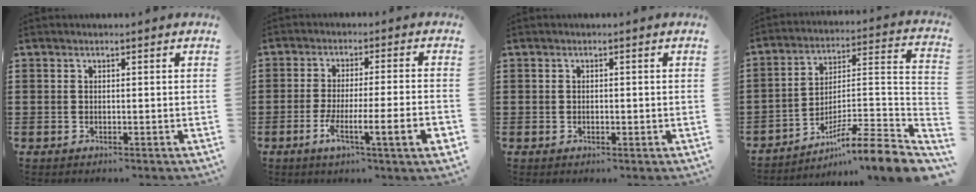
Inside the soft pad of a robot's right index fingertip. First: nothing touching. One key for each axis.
{"total": 7.7, "fx": -3.4, "fy": 0.5, "fz": 6.8, "tx": -0.126, "ty": -0.011, "tz": -0.065}
{"total": 0.7, "fx": -0.2, "fy": 0.5, "fz": 0.5, "tx": -0.011, "ty": 0.001, "tz": -0.003}
{"total": 8.0, "fx": -6.2, "fy": -0.1, "fz": 5.0, "tx": -0.075, "ty": -0.017, "tz": -0.127}